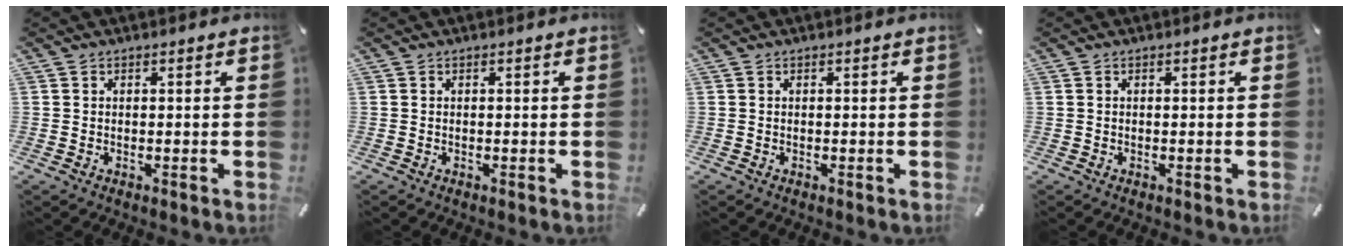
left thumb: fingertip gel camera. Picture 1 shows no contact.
{"total": 0.0}
{"total": 0.0}
{"total": 0.0}